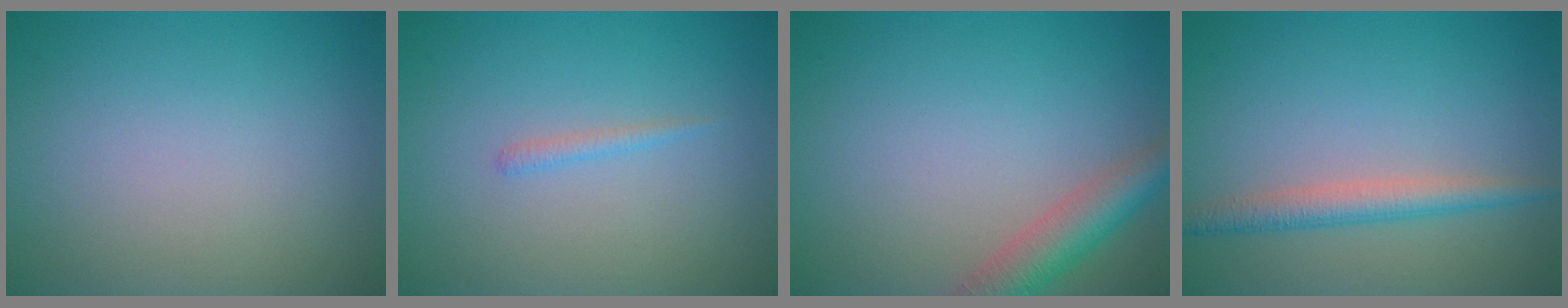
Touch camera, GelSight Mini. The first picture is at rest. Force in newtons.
{"total": 0.8, "press": 0.8, "slide": 0.1}
{"total": 4.3, "press": 4.2, "slide": 0.2}
{"total": 2.7, "press": 2.7, "slide": 0.1}